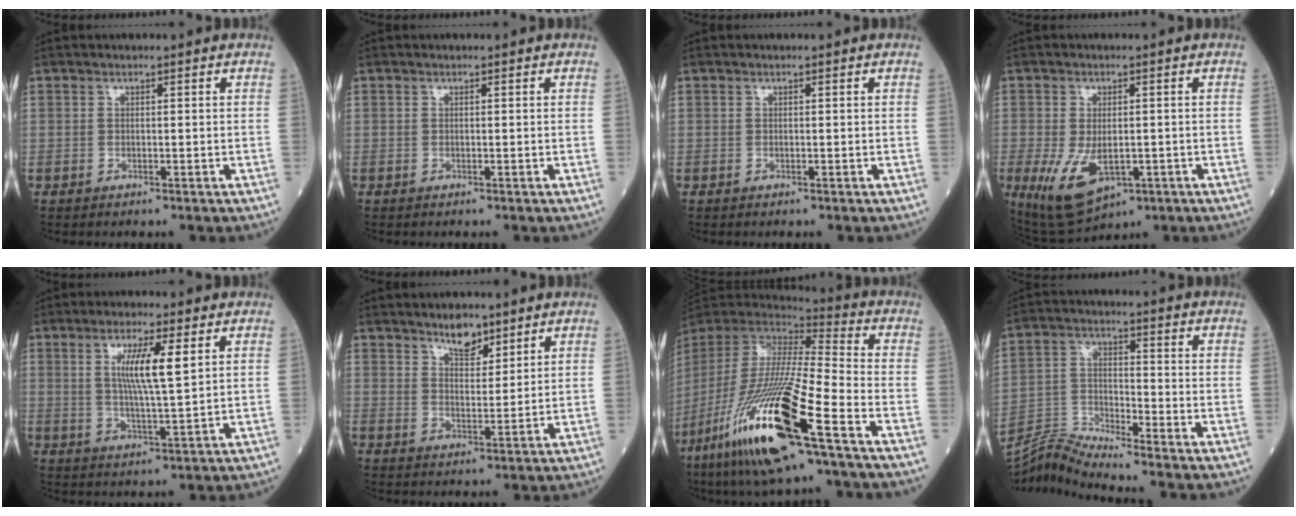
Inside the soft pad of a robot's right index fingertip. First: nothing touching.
{"total": 0.0}
{"total": 0.0}
{"total": 9.2, "force": [-3.3, 4.8, 7.1], "torque": [-0.136, -0.014, -0.040]}
{"total": 7.4, "force": [2.4, 0.2, 6.9], "torque": [-0.133, -0.003, 0.044]}
{"total": 4.6, "force": [3.6, 1.6, 2.3], "torque": [-0.040, -0.003, 0.064]}
{"total": 25.2, "force": [-13.2, 2.0, 21.4], "torque": [-0.454, -0.074, -0.254]}
{"total": 7.9, "force": [-7.4, -2.8, -0.1], "torque": [-0.018, 0.004, -0.144]}